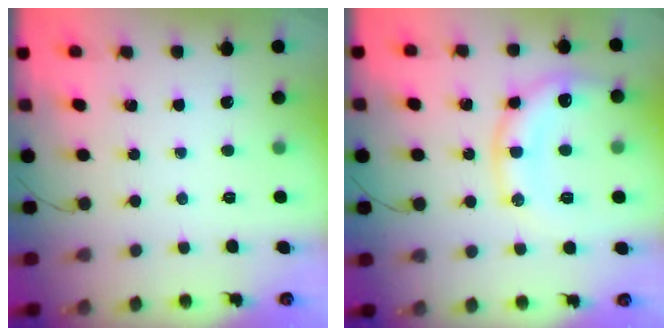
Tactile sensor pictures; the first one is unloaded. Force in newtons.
{"total": 12.9, "press": 12.9, "slide": 1.1}